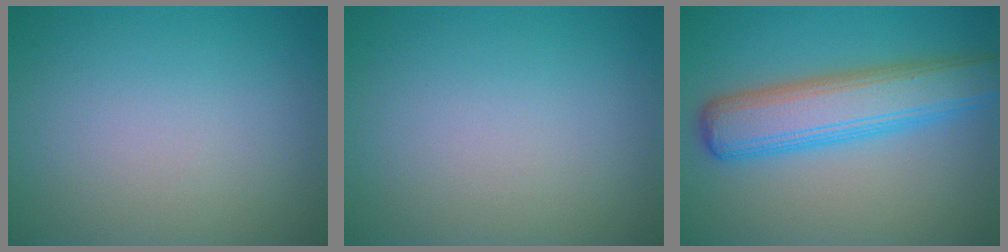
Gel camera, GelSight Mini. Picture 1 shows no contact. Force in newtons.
{"total": 0.0}
{"total": 7.0, "press": 7.0, "slide": 0.1}